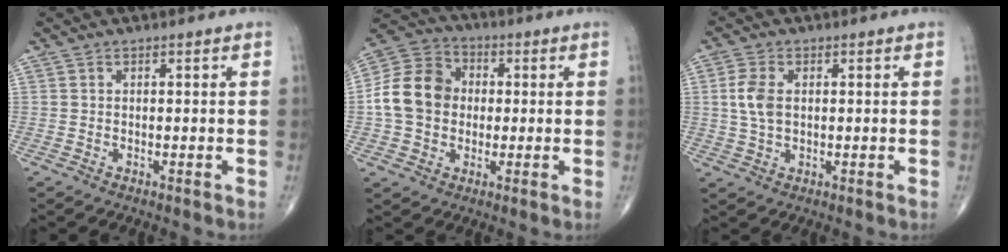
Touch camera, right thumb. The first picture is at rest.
{"total": 12.7, "force": [0.1, 10.5, 7.2], "torque": [-0.118, 0.029, -0.007]}
{"total": 5.3, "force": [0.7, 3.2, 4.2], "torque": [-0.092, 0.003, 0.013]}